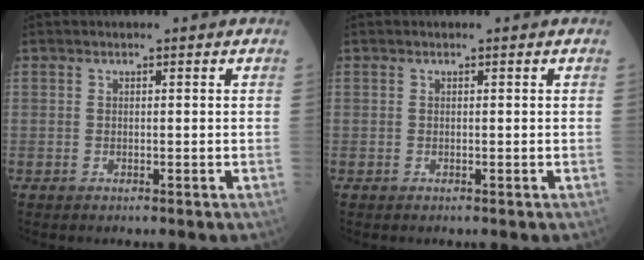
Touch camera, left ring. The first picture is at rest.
{"total": 0.0}